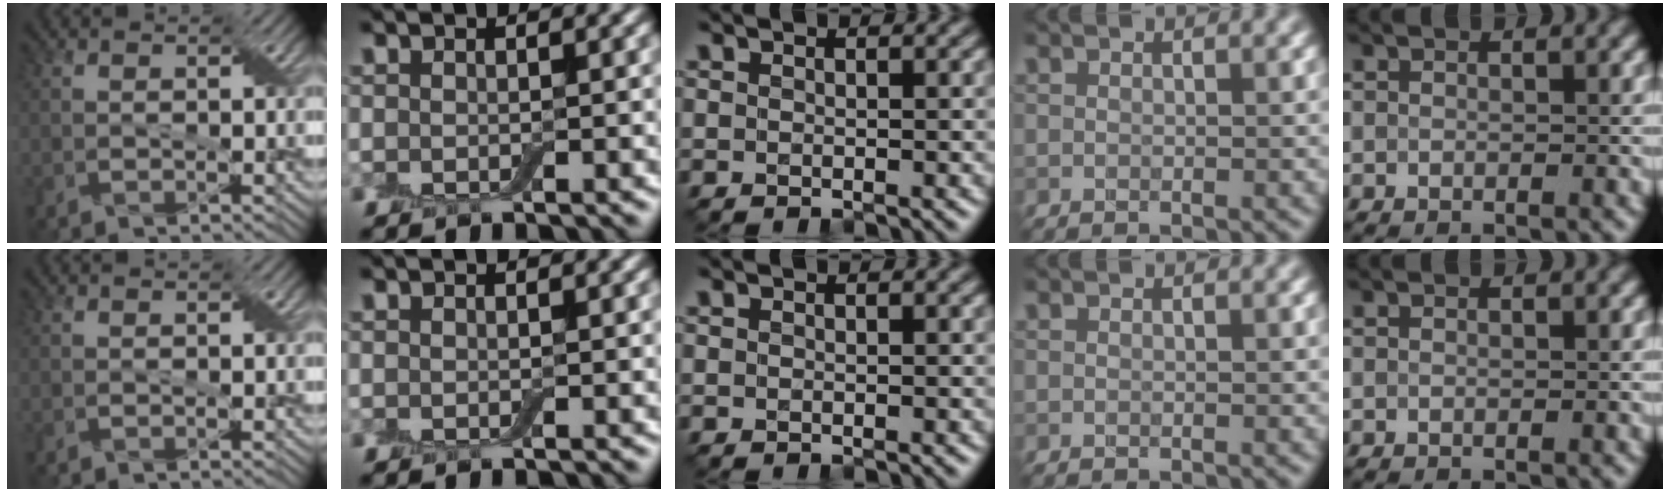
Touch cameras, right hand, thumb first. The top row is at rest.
{}